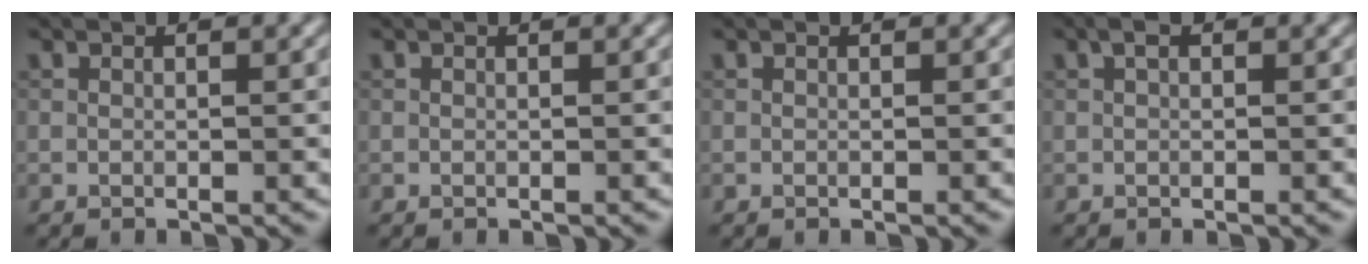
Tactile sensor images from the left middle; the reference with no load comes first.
{"total": 0.0}
{"total": 0.0}
{"total": 0.8, "force": [0.2, 0.4, 0.7], "torque": [-0.012, 0.003, 0.003]}